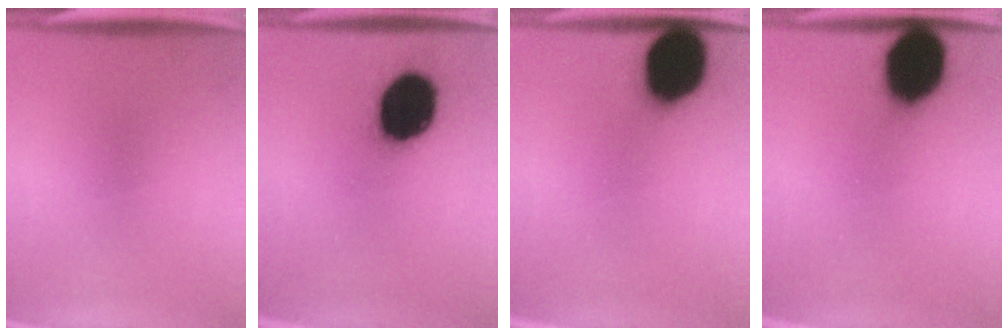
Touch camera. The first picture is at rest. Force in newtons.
{"total": 19.0}
{"total": 17.7}
{"total": 17.0}